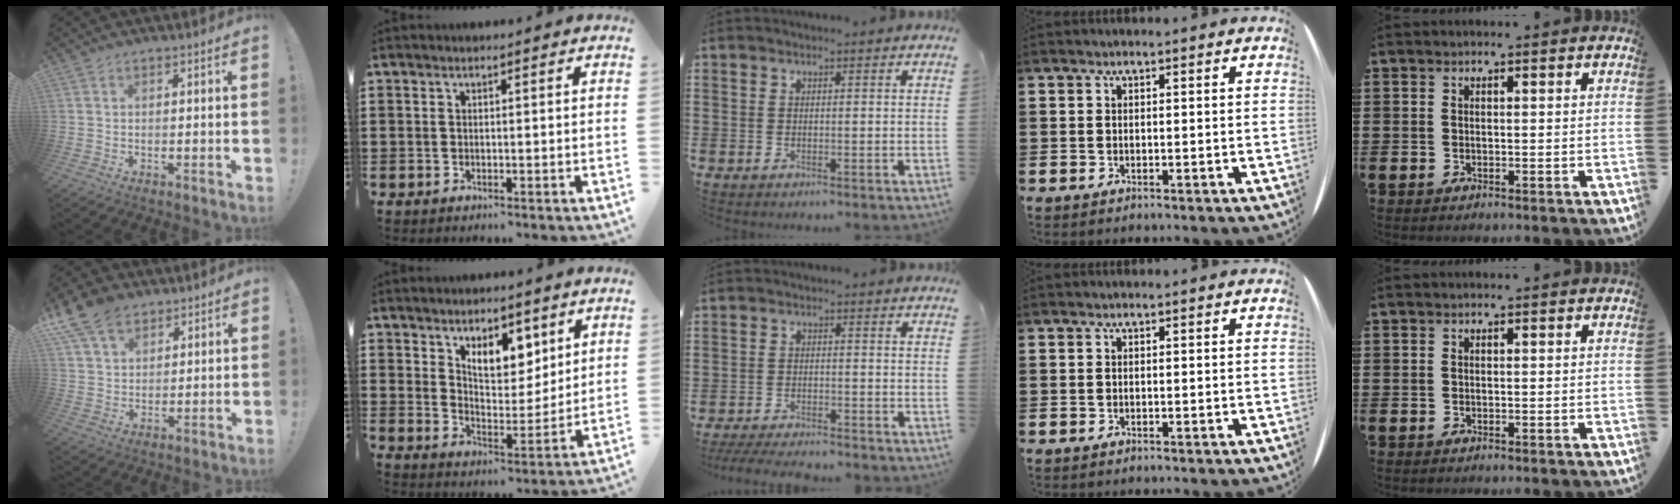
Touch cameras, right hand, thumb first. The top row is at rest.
{"thumb": {"total": 11.5, "force": [7.1, 7.6, 5.0], "torque": [-0.083, -0.031, 0.140]}, "index": {"total": 7.5, "force": [4.8, 3.9, 4.2], "torque": [-0.076, -0.010, 0.085]}, "middle": {"total": 3.7, "force": [-3.5, 0.2, 1.1], "torque": [-0.026, -0.005, -0.072]}}